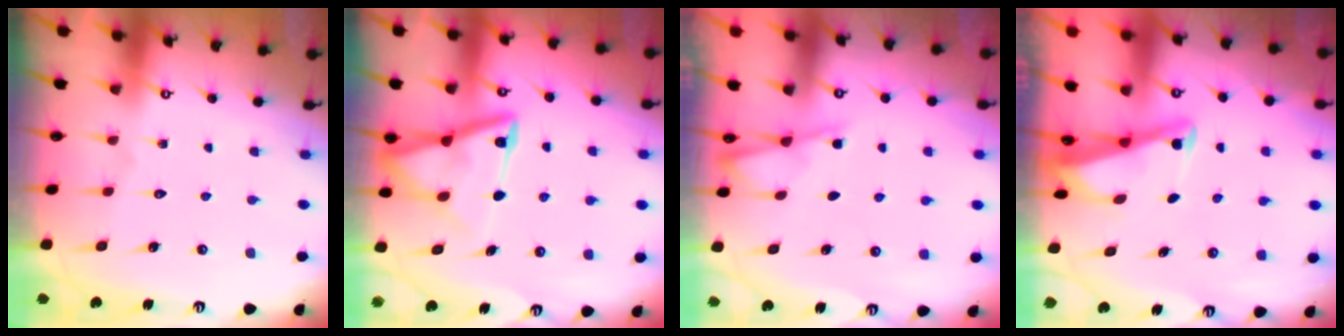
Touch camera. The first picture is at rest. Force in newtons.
{"total": 12.2, "press": 12.1, "slide": 1.1}
{"total": 4.0, "press": 4.0, "slide": 0.4}
{"total": 2.7, "press": 2.7, "slide": 0.3}